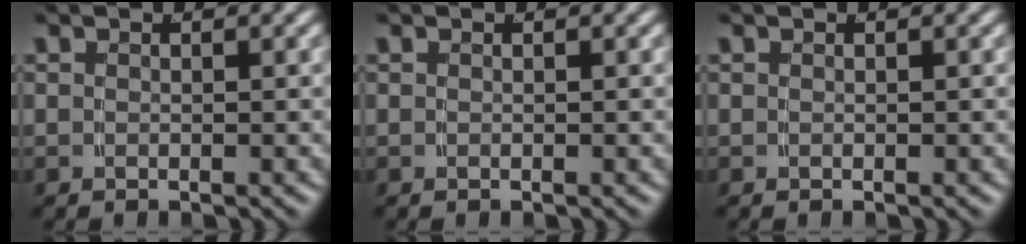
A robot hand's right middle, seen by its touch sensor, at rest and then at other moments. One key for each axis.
{"total": 0.0}
{"total": 0.0}